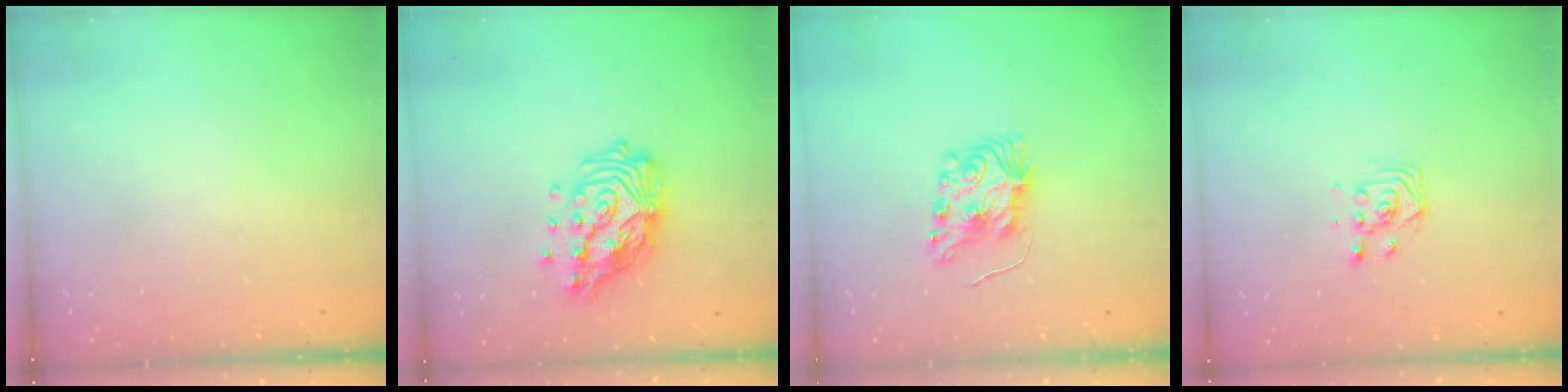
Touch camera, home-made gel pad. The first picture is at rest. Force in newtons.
{"total": 15.2, "press": 15.1, "slide": 2.0}
{"total": 8.0, "press": 8.0, "slide": 0.2}
{"total": 2.9, "press": 2.9, "slide": 0.1}